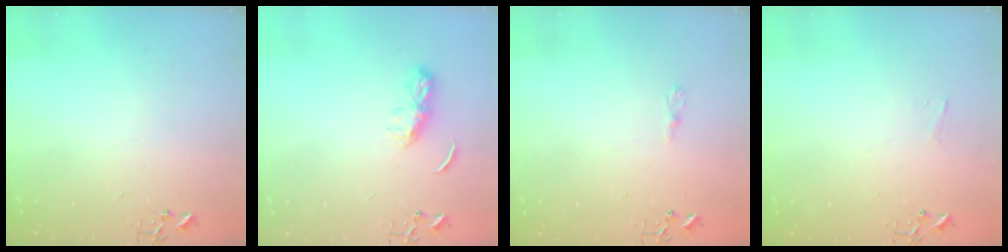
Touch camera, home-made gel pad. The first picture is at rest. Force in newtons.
{"total": 6.5, "press": 6.4, "slide": 0.6}
{"total": 3.6, "press": 3.6, "slide": 0.4}
{"total": 3.7, "press": 3.6, "slide": 0.6}